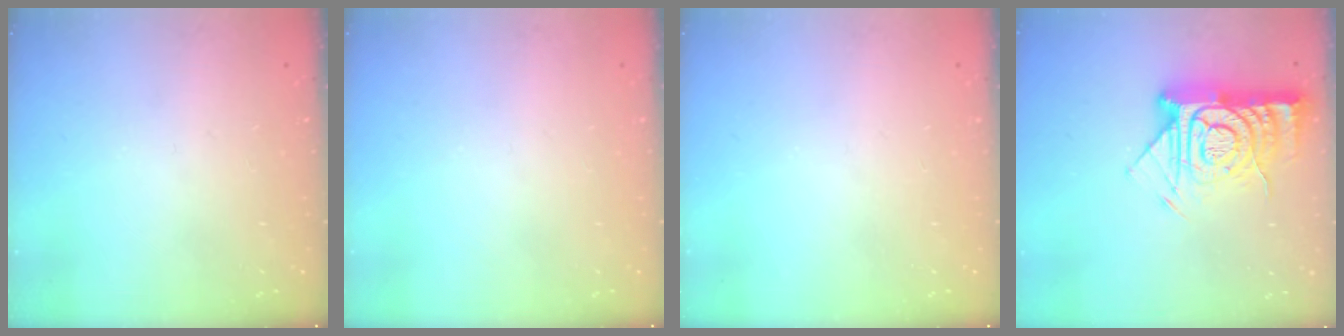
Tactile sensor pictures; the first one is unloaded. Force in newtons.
{"total": 0.0}
{"total": 0.0}
{"total": 16.6, "press": 16.5, "slide": 1.8}